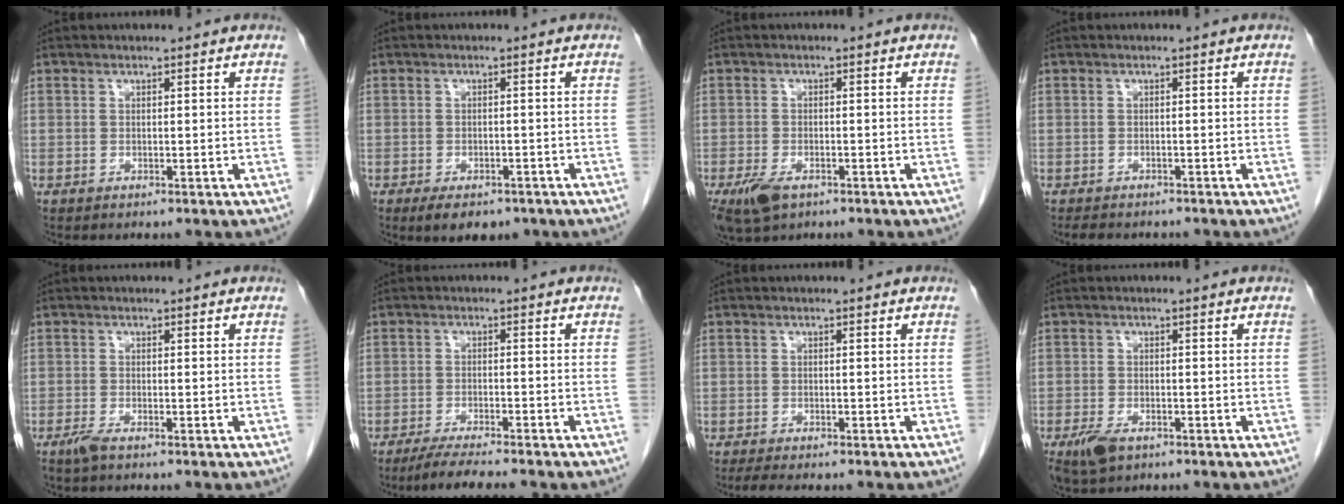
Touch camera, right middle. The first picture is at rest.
{"total": 6.2, "force": [-4.4, 2.9, 3.2], "torque": [-0.042, -0.002, -0.060]}
{"total": 5.4, "force": [-3.1, 2.7, 3.4], "torque": [-0.069, -0.008, -0.050]}
{"total": 5.4, "force": [-4.6, 1.9, 1.9], "torque": [-0.029, -0.006, -0.060]}
{"total": 1.5, "force": [-1.2, 0.1, 1.0], "torque": [-0.027, -0.004, -0.025]}
{"total": 6.4, "force": [-5.5, -0.3, 3.3], "torque": [-0.049, -0.018, -0.092]}
{"total": 4.5, "force": [-3.8, 0.9, 2.4], "torque": [-0.034, -0.012, -0.052]}
{"total": 4.3, "force": [-2.6, 2.0, 2.7], "torque": [-0.055, -0.006, -0.040]}